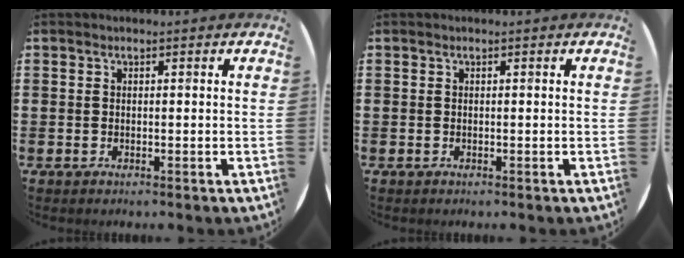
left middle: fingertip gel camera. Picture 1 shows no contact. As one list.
[{"total": 0.0}]